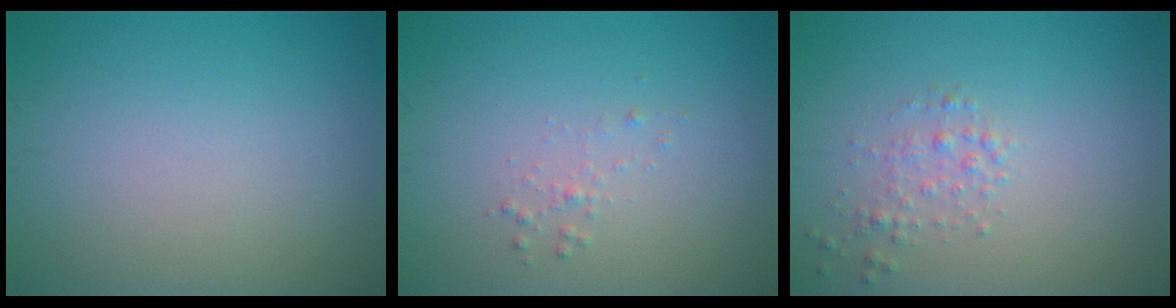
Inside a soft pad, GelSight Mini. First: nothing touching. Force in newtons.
{"total": 0.7, "press": 0.7, "slide": 0.1}
{"total": 1.4, "press": 1.4, "slide": 0.1}